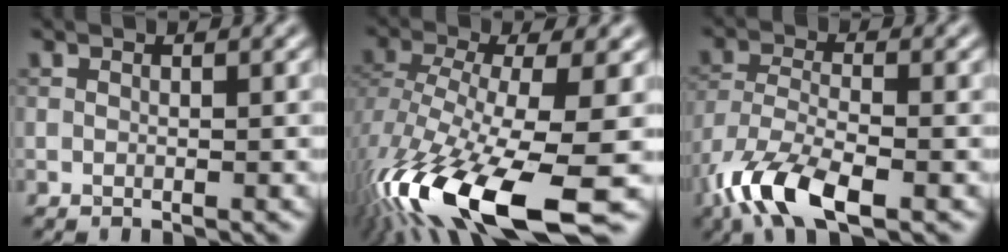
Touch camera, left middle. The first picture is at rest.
{"total": 15.1, "force": [-7.3, 4.4, 12.4], "torque": [-0.263, -0.025, -0.118]}
{"total": 7.7, "force": [-4.6, 2.7, 5.6], "torque": [-0.118, -0.007, -0.097]}